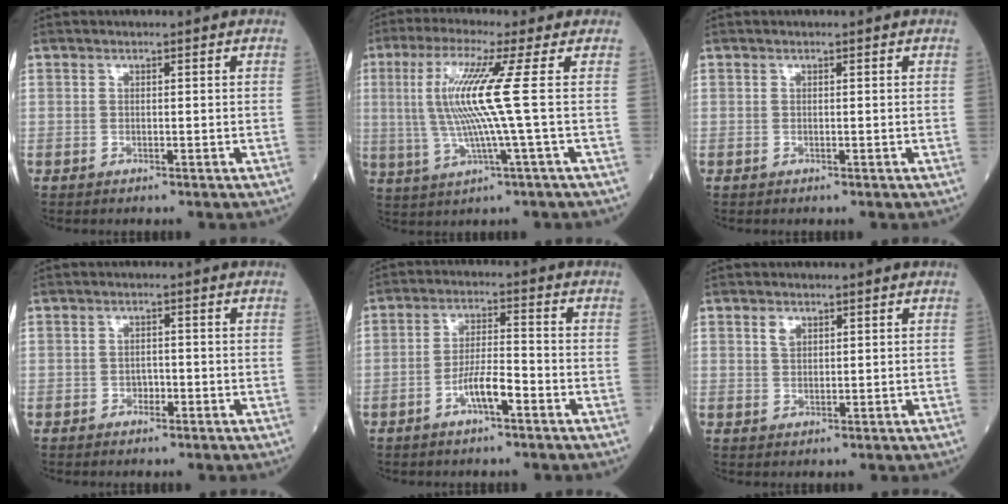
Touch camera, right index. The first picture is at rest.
{"total": 10.4, "force": [1.1, -1.7, 10.2], "torque": [-0.214, 0.004, 0.020]}
{"total": 0.0}
{"total": 1.4, "force": [-0.8, 0.9, 0.6], "torque": [-0.007, 0.005, -0.015]}
{"total": 5.3, "force": [-2.8, 0.9, 4.4], "torque": [-0.087, 0.009, -0.052]}
{"total": 1.5, "force": [0.8, 1.0, 0.8], "torque": [-0.015, 0.005, 0.015]}